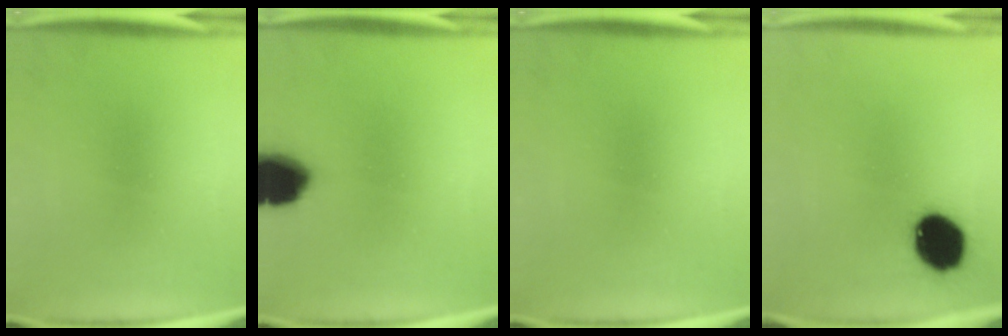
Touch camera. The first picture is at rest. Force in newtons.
{"total": 12.6}
{"total": 0.0}
{"total": 12.4}